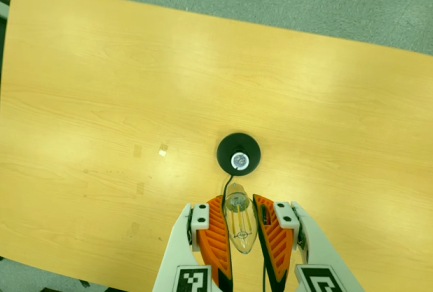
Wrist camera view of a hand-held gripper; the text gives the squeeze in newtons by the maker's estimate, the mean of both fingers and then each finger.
{"total": 19.8, "left": 21.8, "right": 17.9}